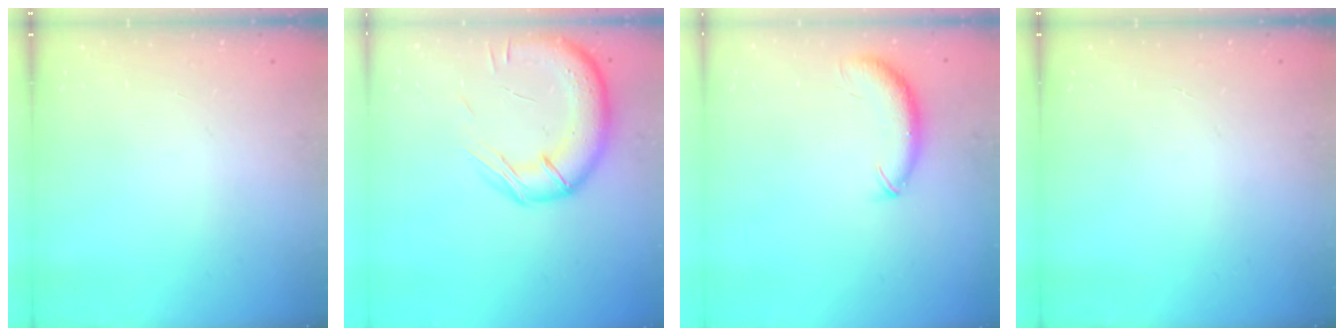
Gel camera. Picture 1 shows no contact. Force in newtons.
{"total": 16.7, "press": 16.5, "slide": 2.5}
{"total": 8.7, "press": 8.6, "slide": 1.6}
{"total": 0.0}